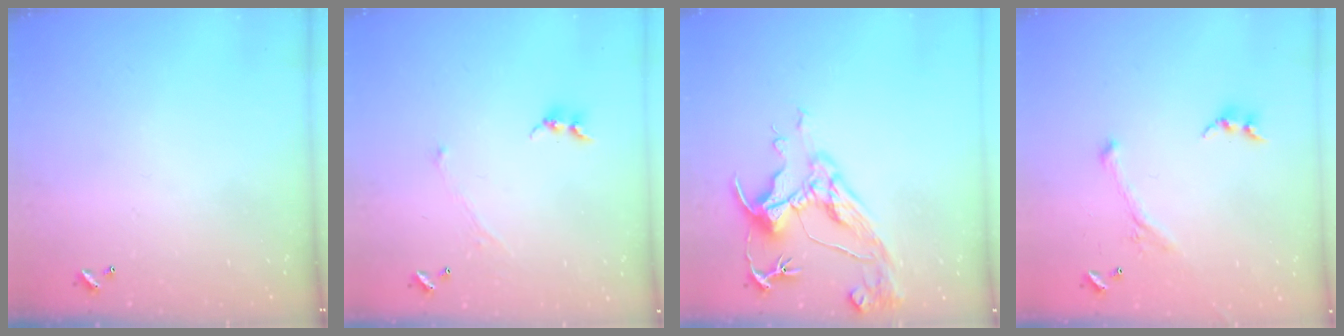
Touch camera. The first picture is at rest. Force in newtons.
{"total": 0.8, "press": 0.7, "slide": 0.3}
{"total": 8.7, "press": 8.5, "slide": 1.4}
{"total": 2.8, "press": 2.6, "slide": 0.9}